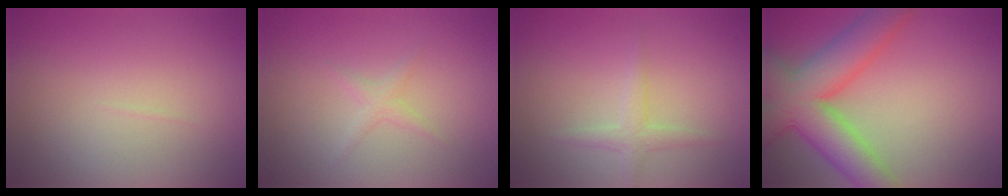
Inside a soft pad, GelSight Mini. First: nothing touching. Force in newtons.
{"total": 1.1, "press": 1.1, "slide": 0.1}
{"total": 1.7, "press": 1.7, "slide": 0.0}
{"total": 9.6, "press": 9.6, "slide": 0.4}